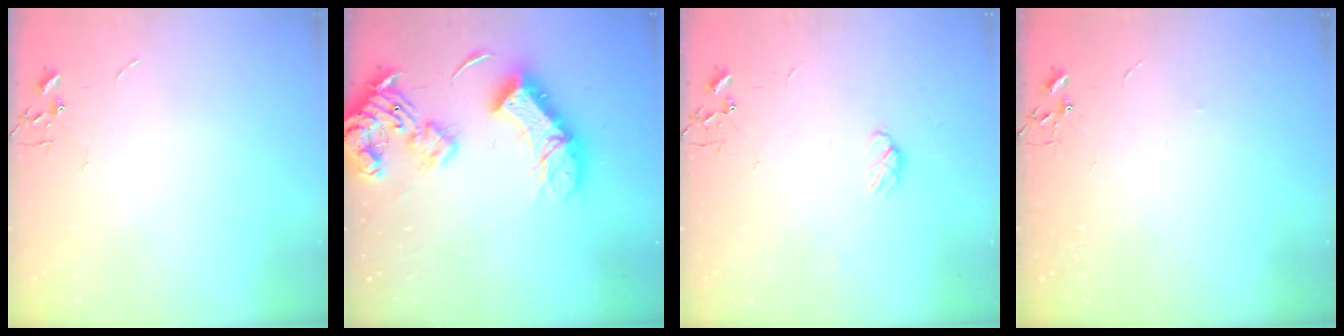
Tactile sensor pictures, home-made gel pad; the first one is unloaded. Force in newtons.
{"total": 21.9, "press": 21.7, "slide": 2.7}
{"total": 4.4, "press": 4.3, "slide": 0.7}
{"total": 2.8, "press": 2.8, "slide": 0.5}